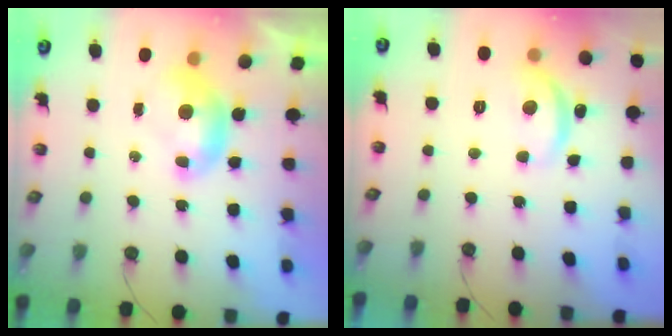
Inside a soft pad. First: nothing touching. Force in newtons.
{"total": 6.2, "press": 6.1, "slide": 0.6}